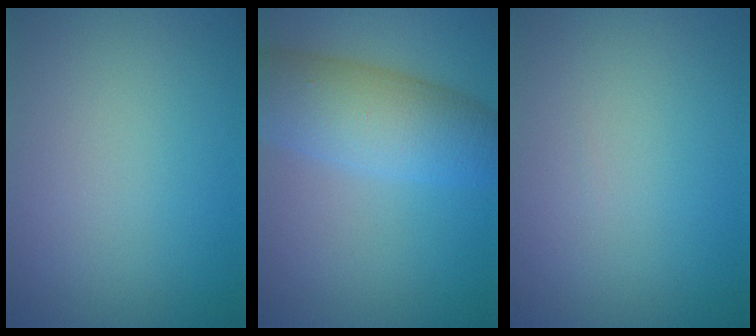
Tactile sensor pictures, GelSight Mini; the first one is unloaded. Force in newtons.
{"total": 7.1, "press": 7.1, "slide": 0.1}
{"total": 0.0}